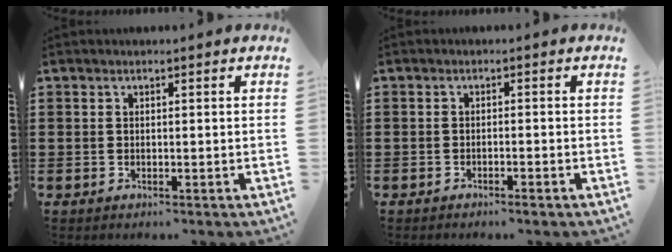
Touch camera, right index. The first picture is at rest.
{"total": 1.1, "force": [-0.9, -0.1, 0.5], "torque": [-0.012, -0.004, -0.017]}